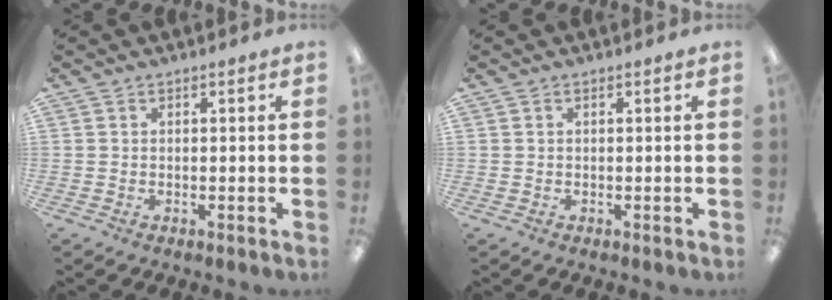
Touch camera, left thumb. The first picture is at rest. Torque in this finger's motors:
{"motor_torque": [0.00, 0.00, -0.01, 0.00, 0.00]}